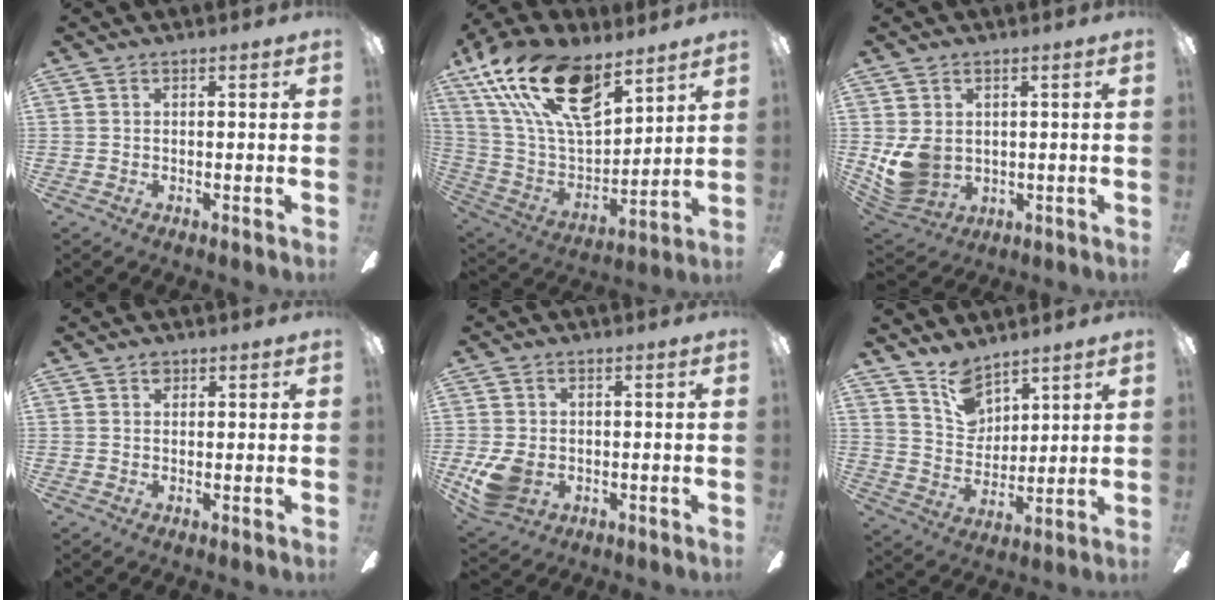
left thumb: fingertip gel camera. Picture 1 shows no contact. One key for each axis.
{"total": 23.4, "fx": 14.2, "fy": 10.6, "fz": 15.3, "tx": -0.295, "ty": -0.074, "tz": 0.250}
{"total": 7.8, "fx": 0.6, "fy": 6.2, "fz": 4.8, "tx": -0.120, "ty": -0.008, "tz": 0.014}
{"total": 1.4, "fx": 0.8, "fy": 0.9, "fz": 0.6, "tx": -0.005, "ty": 0.000, "tz": 0.013}
{"total": 8.0, "fx": -1.9, "fy": 5.6, "fz": 5.4, "tx": -0.123, "ty": 0.004, "tz": -0.029}
{"total": 9.4, "fx": 7.4, "fy": 5.1, "fz": 2.5, "tx": -0.048, "ty": -0.043, "tz": 0.142}